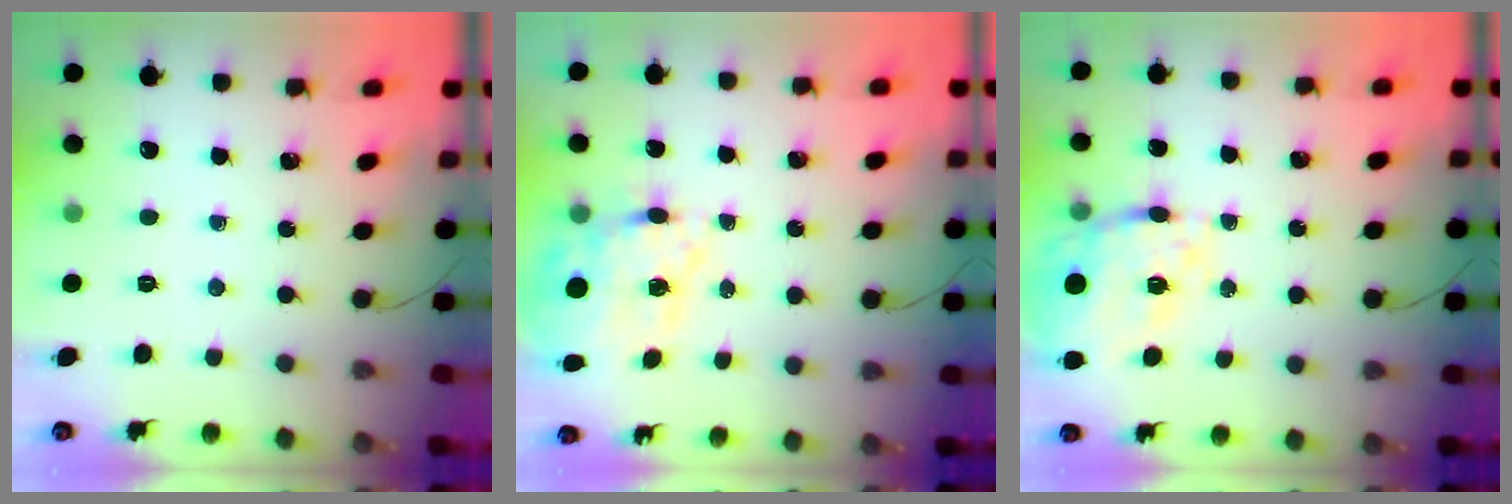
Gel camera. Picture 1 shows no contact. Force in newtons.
{"total": 16.5, "press": 16.1, "slide": 3.6}
{"total": 20.5, "press": 20.2, "slide": 3.8}